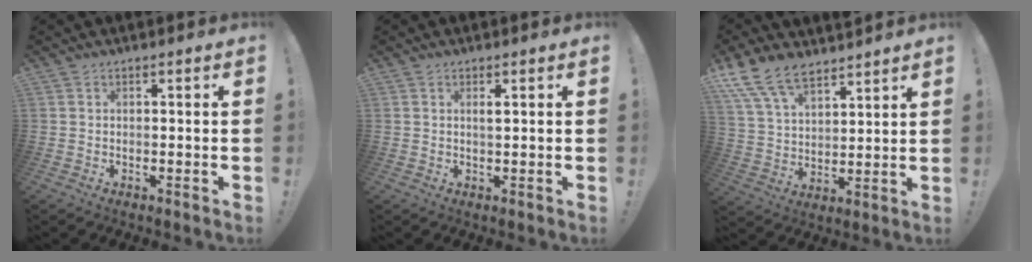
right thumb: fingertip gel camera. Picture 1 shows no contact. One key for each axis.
{"total": 1.1, "fx": 0.4, "fy": 0.0, "fz": 1.0, "tx": -0.010, "ty": -0.004, "tz": 0.002}
{"total": 12.4, "fx": 9.9, "fy": 5.3, "fz": 5.2, "tx": -0.110, "ty": -0.059, "tz": 0.191}